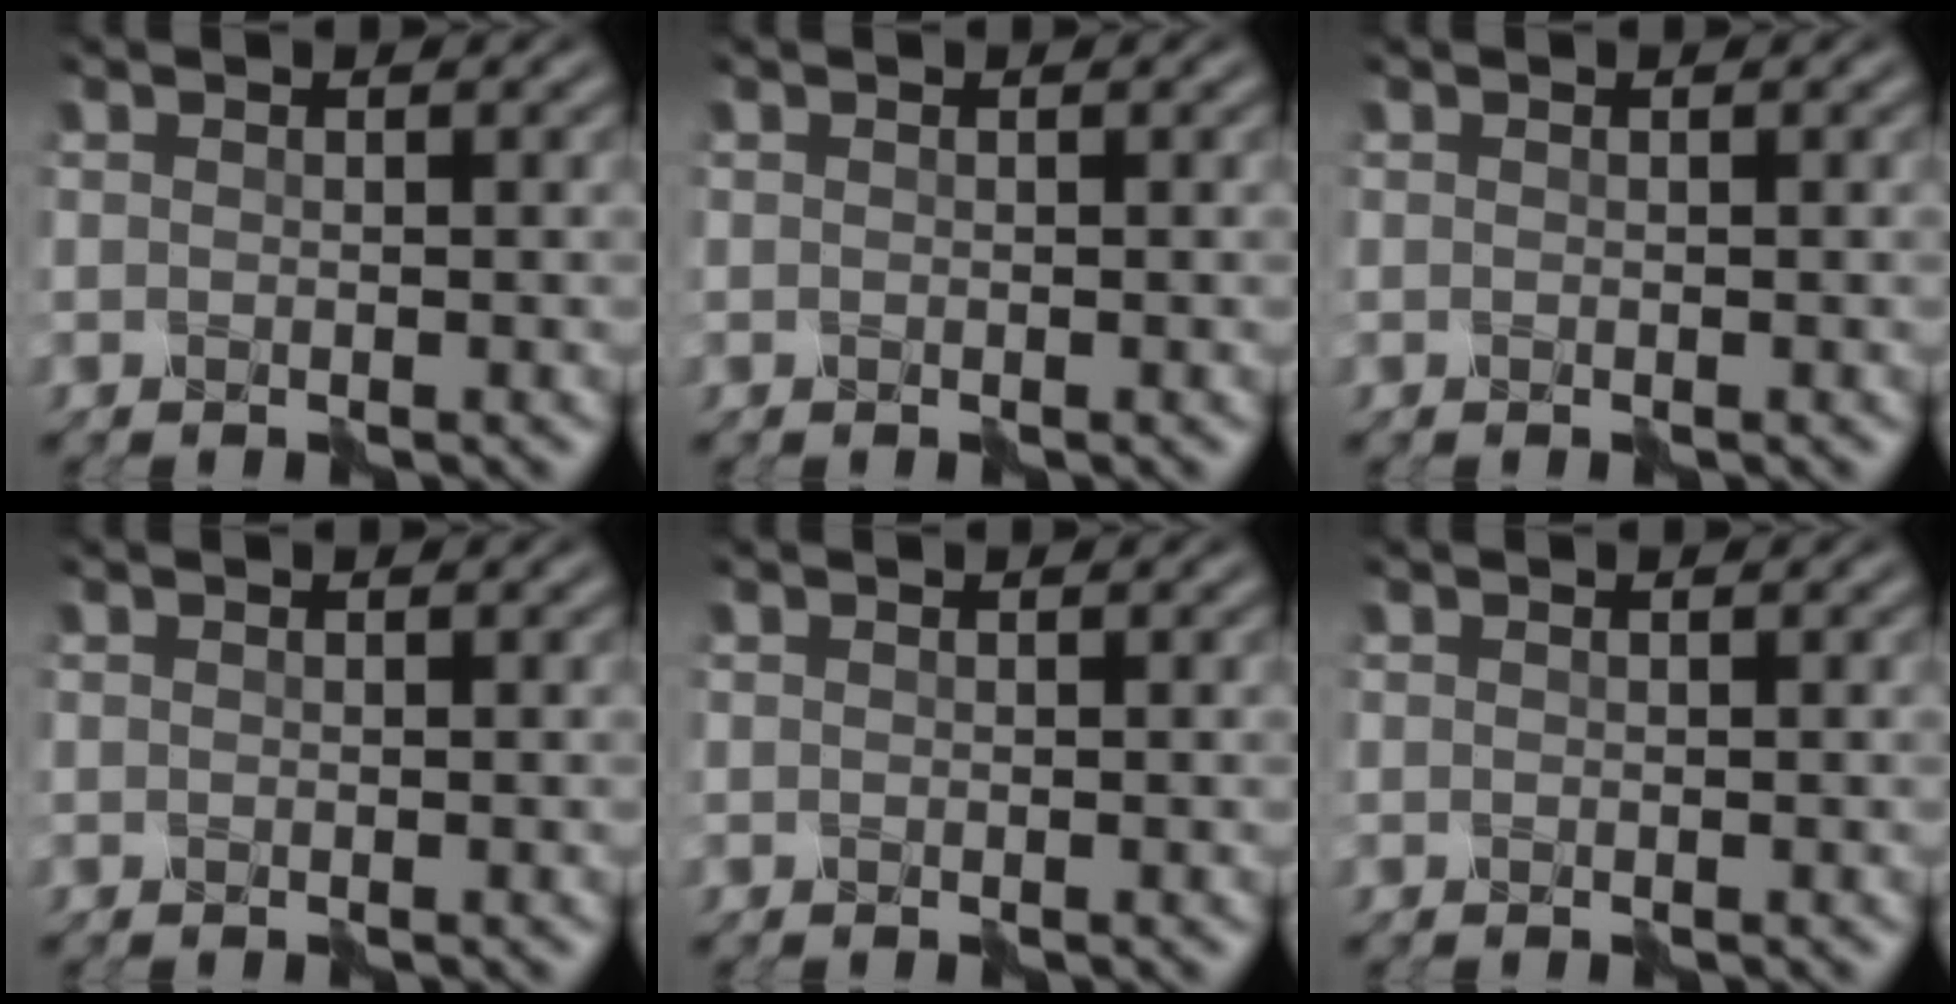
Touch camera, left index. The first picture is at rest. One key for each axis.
{"total": 0.0}
{"total": 0.0}
{"total": 0.0}
{"total": 0.0}
{"total": 0.0}